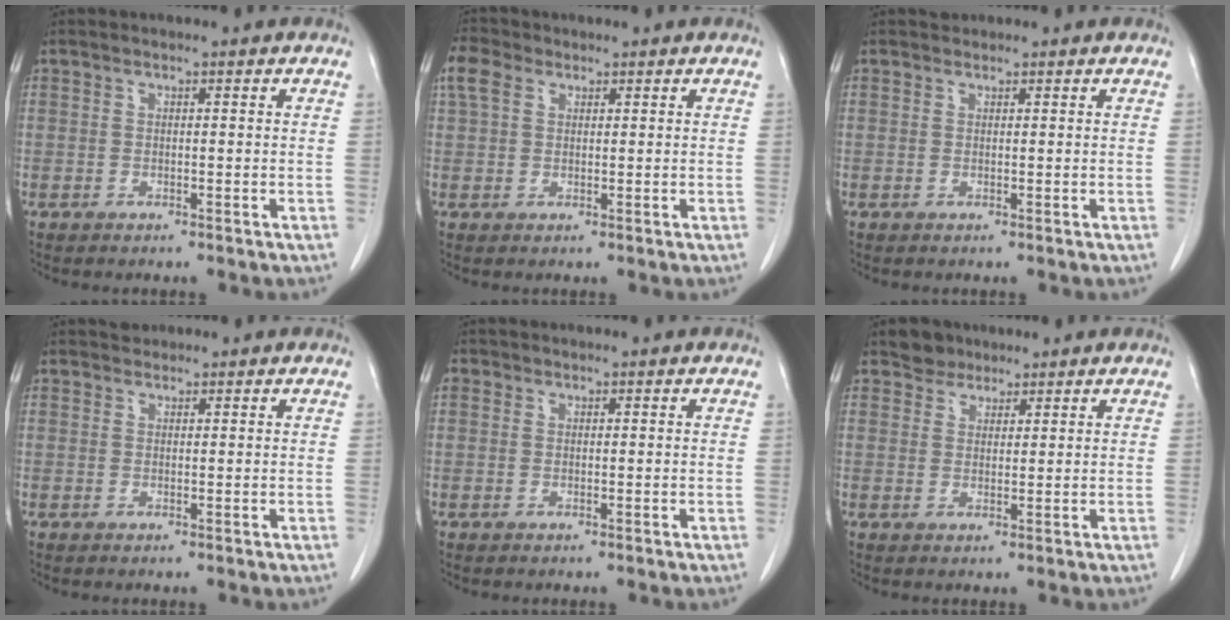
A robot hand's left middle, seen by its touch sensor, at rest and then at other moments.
{"total": 3.9, "force": [1.9, 2.6, 2.1], "torque": [-0.059, 0.020, 0.041]}
{"total": 0.5, "force": [0.5, 0.2, -0.1], "torque": [-0.005, 0.007, 0.010]}
{"total": 0.9, "force": [0.8, 0.4, -0.1], "torque": [-0.003, 0.007, 0.013]}
{"total": 1.2, "force": [0.5, 1.1, 0.3], "torque": [-0.002, 0.010, 0.008]}
{"total": 2.9, "force": [2.3, 1.7, 0.2], "torque": [-0.005, 0.008, 0.038]}